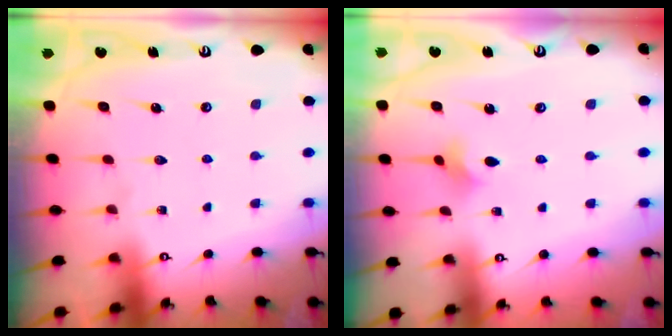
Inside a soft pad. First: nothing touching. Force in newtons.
{"total": 2.0, "press": 1.9, "slide": 0.6}